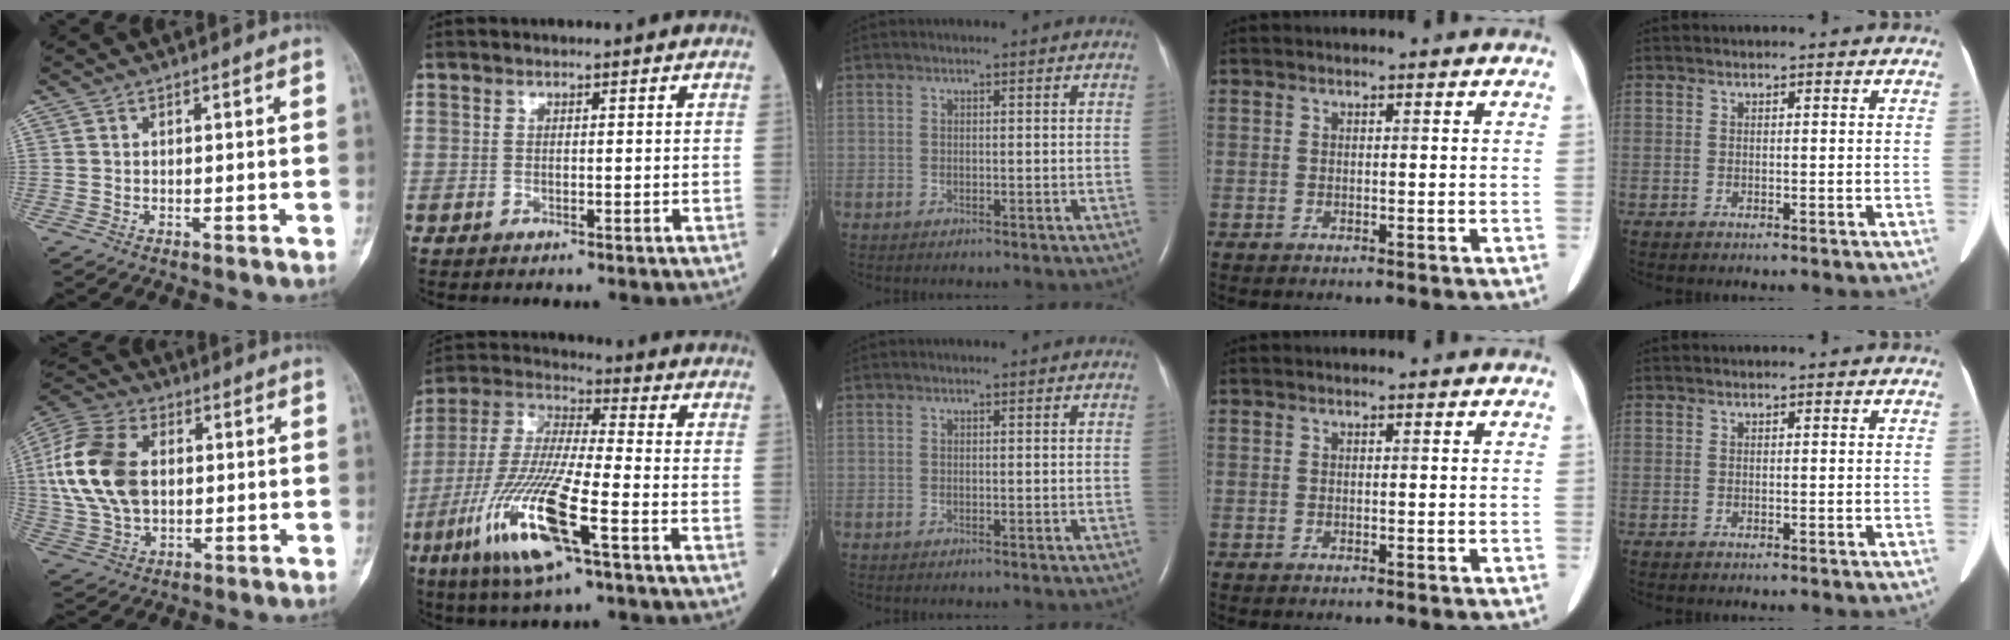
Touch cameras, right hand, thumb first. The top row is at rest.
{"thumb": {"total": 17.0, "force": [2.0, 11.2, 12.7], "torque": [-0.254, 0.012, 0.037]}, "index": {"total": 17.2, "force": [-7.3, 2.0, 15.5], "torque": [-0.335, -0.027, -0.138]}}